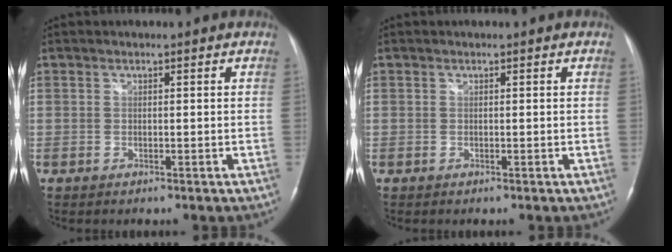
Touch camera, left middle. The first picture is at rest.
{"total": 0.0}